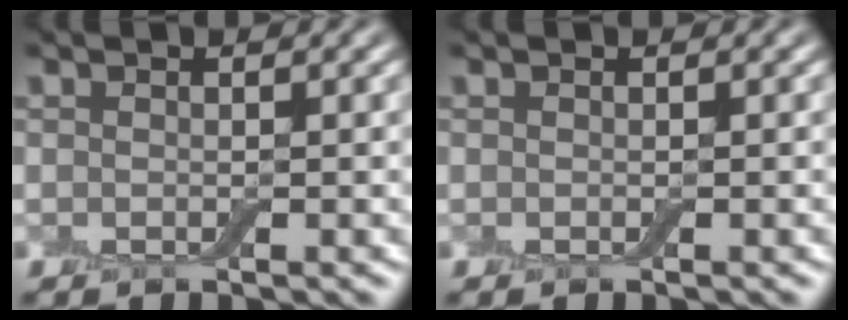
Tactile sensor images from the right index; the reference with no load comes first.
{"total": 0.0}